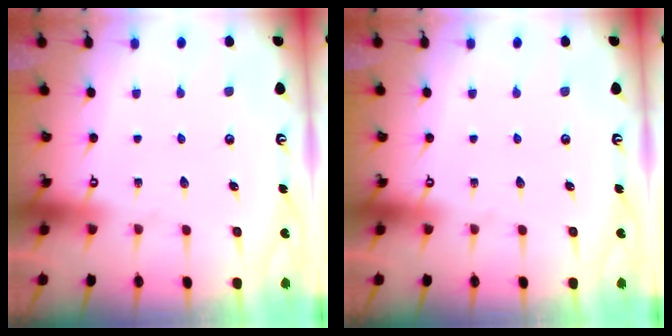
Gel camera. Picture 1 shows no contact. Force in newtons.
{"total": 0.0}